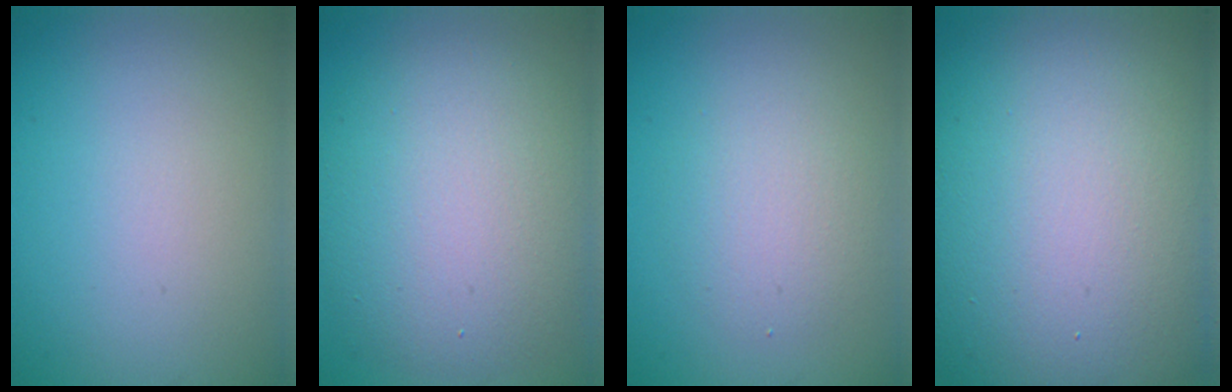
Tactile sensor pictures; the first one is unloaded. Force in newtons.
{"total": 9.7, "press": 9.7, "slide": 0.7}
{"total": 2.9, "press": 2.9, "slide": 0.2}
{"total": 19.6, "press": 19.6, "slide": 0.7}